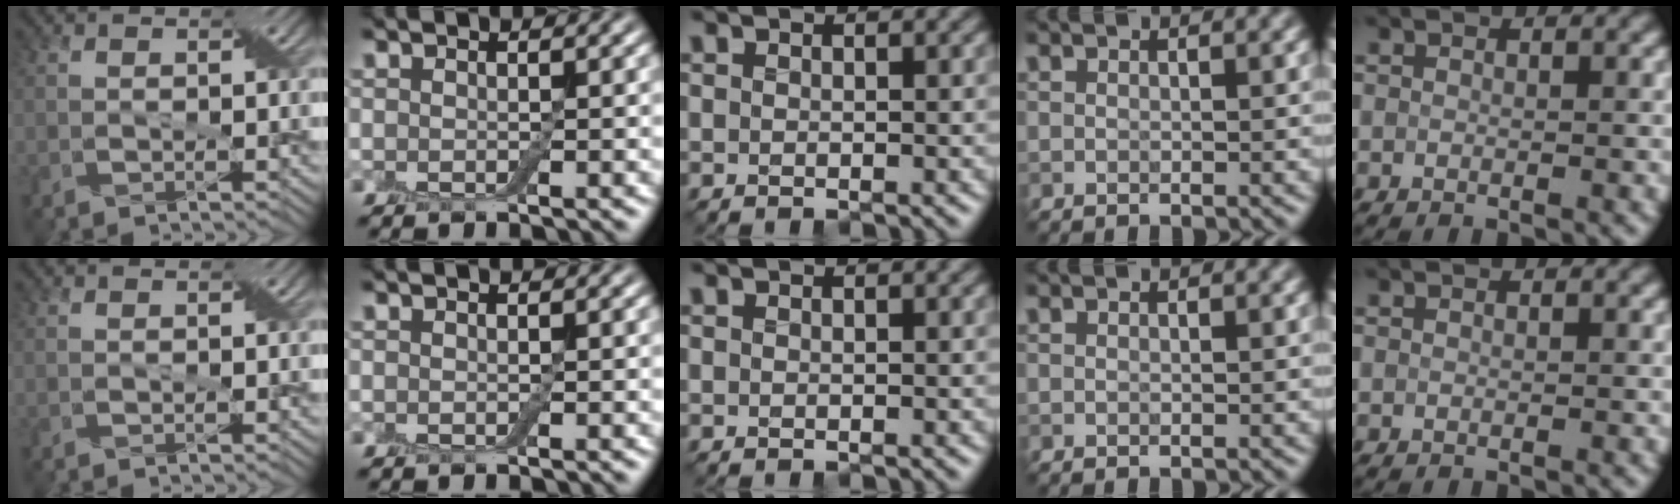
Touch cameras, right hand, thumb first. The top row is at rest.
{}